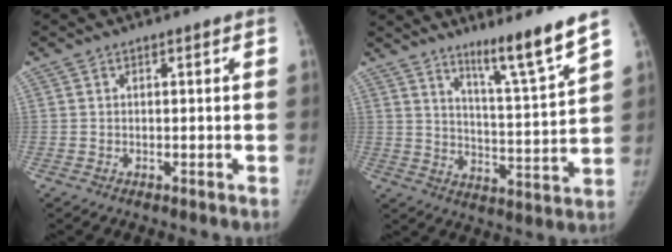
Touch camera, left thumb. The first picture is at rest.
{"total": 11.0, "force": [8.3, -0.6, 7.2], "torque": [-0.109, -0.070, 0.136]}